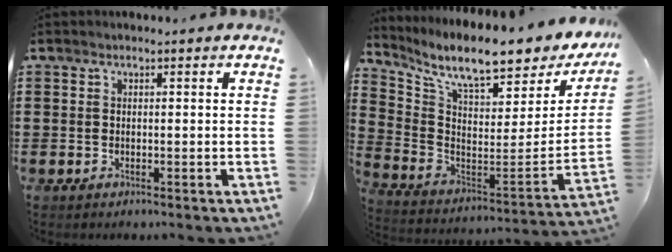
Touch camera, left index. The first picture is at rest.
{"total": 9.8, "force": [8.1, 1.2, 5.5], "torque": [-0.125, -0.069, 0.132]}